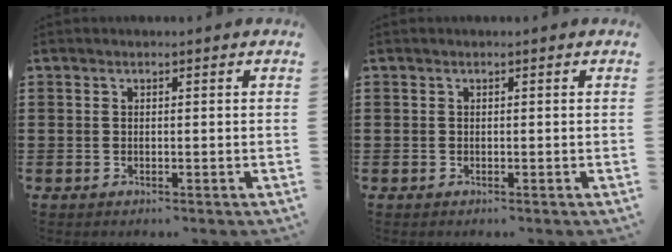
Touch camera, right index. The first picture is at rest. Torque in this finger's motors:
{"motor_torque": [-1.09, 1.05, -0.01, -0.02]}